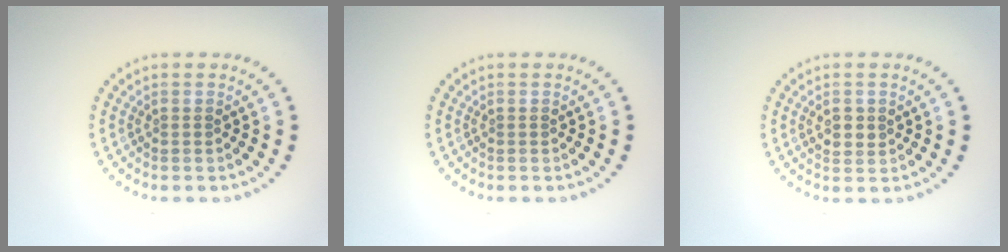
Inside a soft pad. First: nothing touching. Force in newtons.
{"total": 0.0}
{"total": 1.6, "press": 1.6, "slide": 0.3}